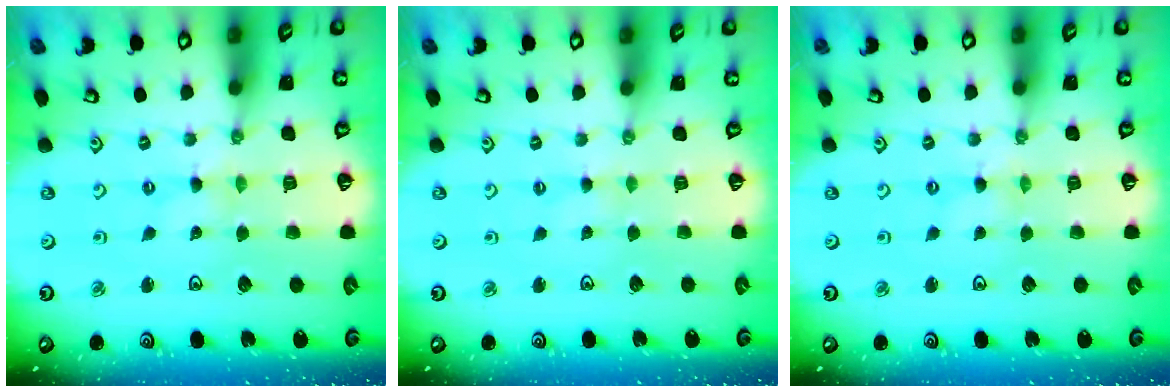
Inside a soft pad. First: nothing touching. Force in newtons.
{"total": 0.0}
{"total": 0.5, "press": 0.5, "slide": 0.1}